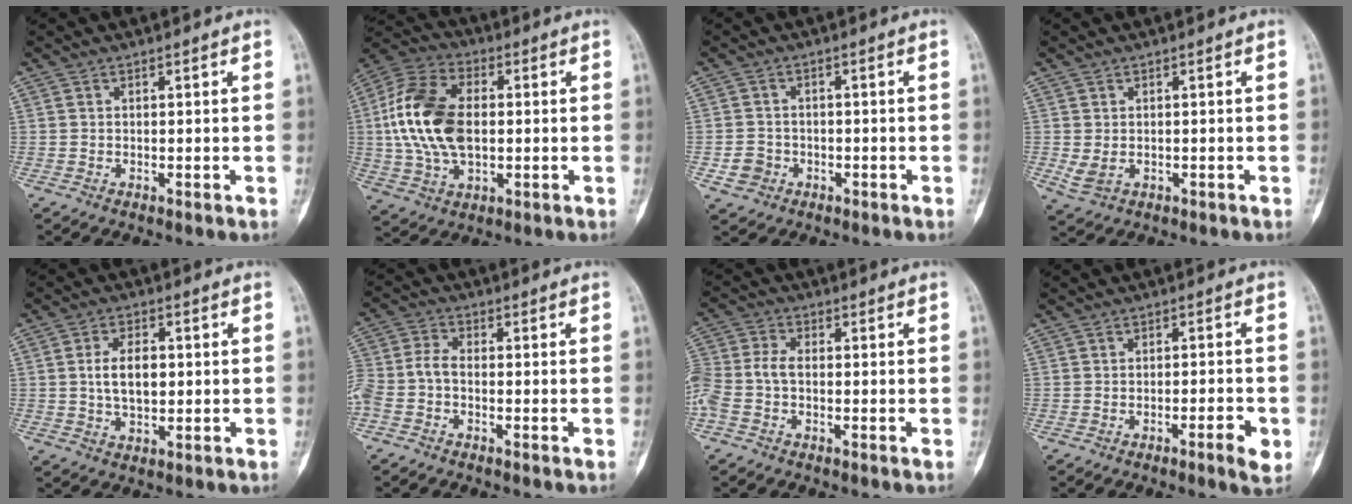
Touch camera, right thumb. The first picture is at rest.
{"total": 15.6, "force": [0.4, 9.9, 12.0], "torque": [-0.227, 0.016, 0.006]}
{"total": 3.4, "force": [-1.3, 3.0, 0.9], "torque": [-0.005, 0.011, -0.020]}
{"total": 2.8, "force": [-0.3, 2.0, 2.0], "torque": [-0.043, -0.002, 0.003]}
{"total": 6.7, "force": [0.4, 3.9, 5.4], "torque": [-0.085, 0.005, 0.006]}
{"total": 7.4, "force": [-2.6, 4.3, 5.4], "torque": [-0.136, 0.022, -0.058]}
{"total": 8.5, "force": [-2.0, 5.0, 6.6], "torque": [-0.173, 0.018, -0.045]}
{"total": 4.2, "force": [-1.8, 0.7, 3.8], "torque": [-0.057, 0.008, -0.027]}